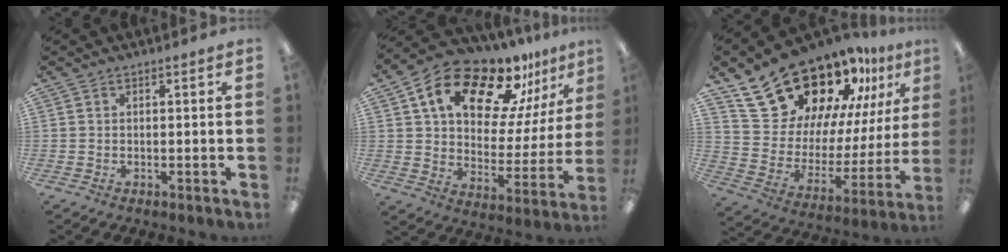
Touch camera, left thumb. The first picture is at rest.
{"total": 19.2, "force": [13.5, 9.0, 10.2], "torque": [-0.181, -0.081, 0.231]}
{"total": 24.2, "force": [19.6, 10.9, 9.0], "torque": [-0.151, -0.135, 0.360]}